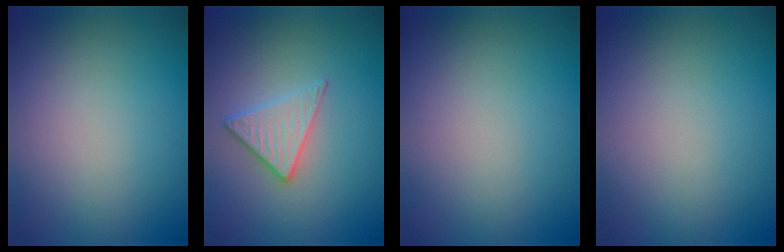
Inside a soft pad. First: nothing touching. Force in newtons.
{"total": 2.7, "press": 2.5, "slide": 1.1}
{"total": 0.0}
{"total": 0.0}